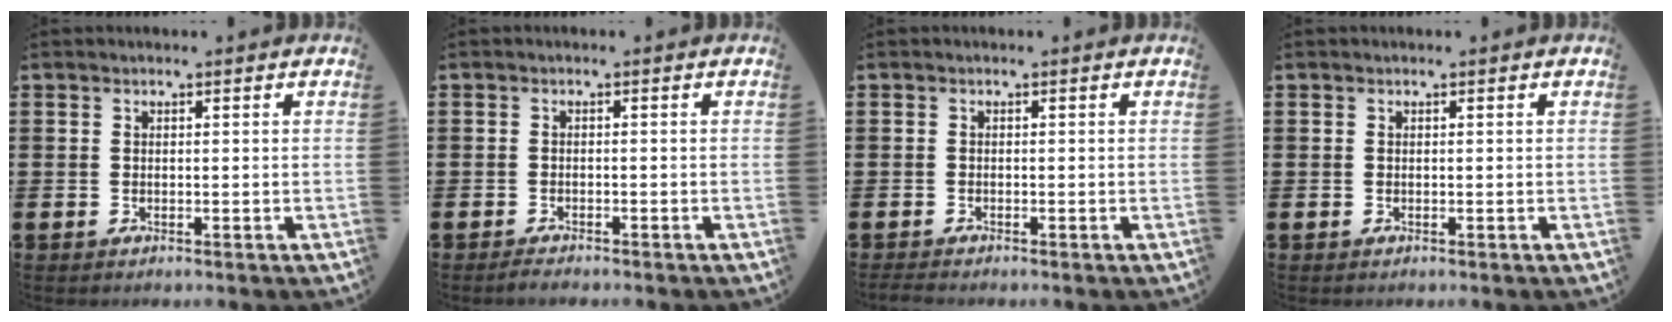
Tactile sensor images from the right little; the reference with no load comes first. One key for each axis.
{"total": 0.9, "fx": -0.9, "fy": 0.1, "fz": 0.3, "tx": -0.008, "ty": -0.002, "tz": -0.017}
{"total": 0.7, "fx": -0.6, "fy": 0.0, "fz": 0.3, "tx": -0.006, "ty": -0.002, "tz": -0.013}
{"total": 0.0}